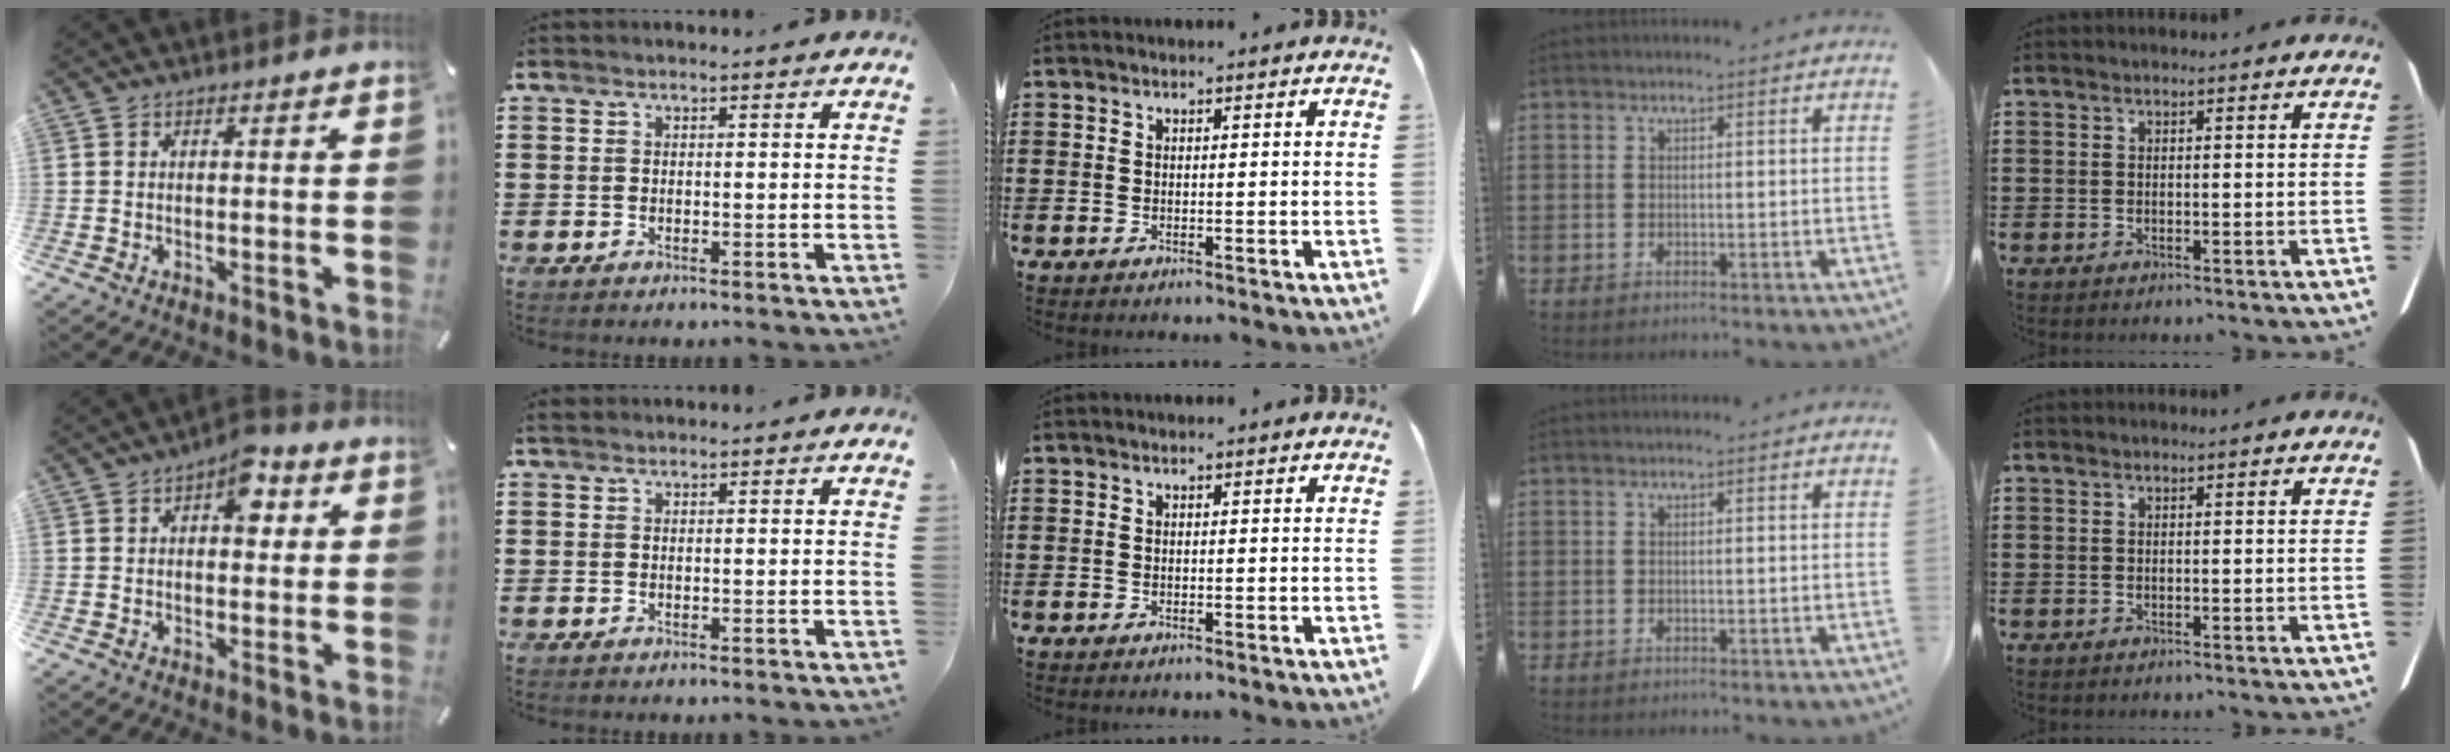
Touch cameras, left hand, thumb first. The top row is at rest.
{"thumb": {"total": 6.5, "force": [2.1, 3.7, 4.9], "torque": [-0.053, -0.004, 0.026]}, "index": {"total": 0.5, "force": [0.3, 0.3, 0.4], "torque": [-0.008, 0.004, 0.005]}}